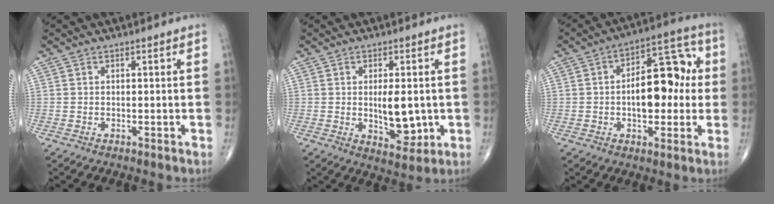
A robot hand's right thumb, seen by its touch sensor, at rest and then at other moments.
{"total": 7.6, "force": [-0.2, 3.6, 6.7], "torque": [-0.083, -0.013, 0.007]}
{"total": 14.6, "force": [0.4, 7.7, 12.4], "torque": [-0.154, 0.033, 0.000]}